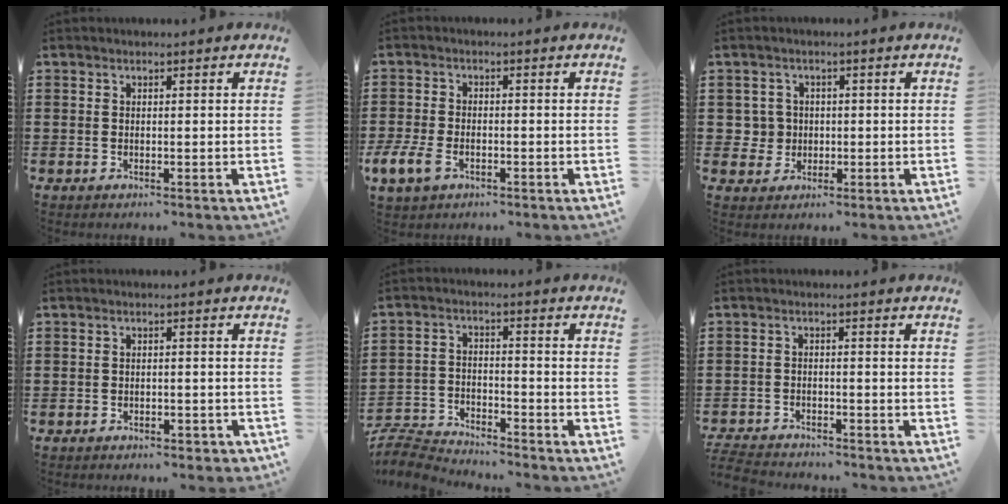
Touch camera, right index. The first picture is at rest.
{"total": 3.9, "force": [-1.9, 2.2, 2.6], "torque": [-0.080, -0.007, -0.044]}
{"total": 3.3, "force": [-0.3, 3.2, 0.6], "torque": [-0.036, 0.004, -0.011]}
{"total": 1.6, "force": [-1.5, 0.4, 0.2], "torque": [-0.011, -0.001, -0.031]}
{"total": 5.8, "force": [-5.7, 0.7, 0.6], "torque": [-0.029, 0.004, -0.119]}
{"total": 3.6, "force": [-3.6, 0.2, 0.3], "torque": [-0.016, -0.005, -0.078]}